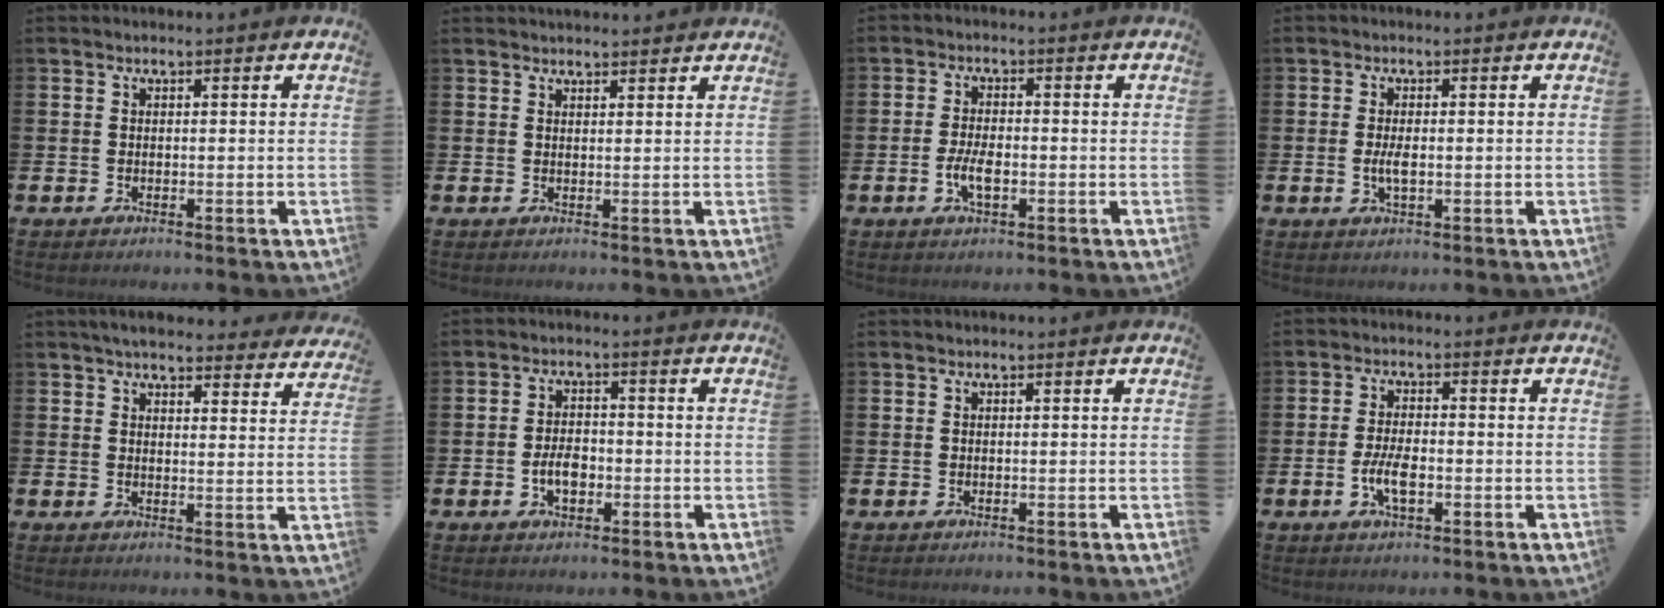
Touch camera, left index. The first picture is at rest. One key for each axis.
{"total": 1.8, "fx": 1.8, "fy": 0.3, "fz": 0.0, "tx": 0.008, "ty": -0.008, "tz": 0.030}
{"total": 3.7, "fx": -0.9, "fy": 1.5, "fz": 3.2, "tx": -0.061, "ty": 0.000, "tz": -0.019}
{"total": 2.4, "fx": -0.1, "fy": 0.9, "fz": 2.2, "tx": -0.039, "ty": -0.001, "tz": -0.004}
{"total": 4.4, "fx": 4.2, "fy": 1.0, "fz": 1.0, "tx": -0.028, "ty": -0.020, "tz": 0.074}
{"total": 3.7, "fx": -1.0, "fy": 2.3, "fz": 2.7, "tx": -0.039, "ty": 0.001, "tz": -0.022}
{"total": 0.0}
{"total": 4.3, "fx": -1.1, "fy": 1.7, "fz": 3.8, "tx": -0.069, "ty": 0.003, "tz": -0.021}